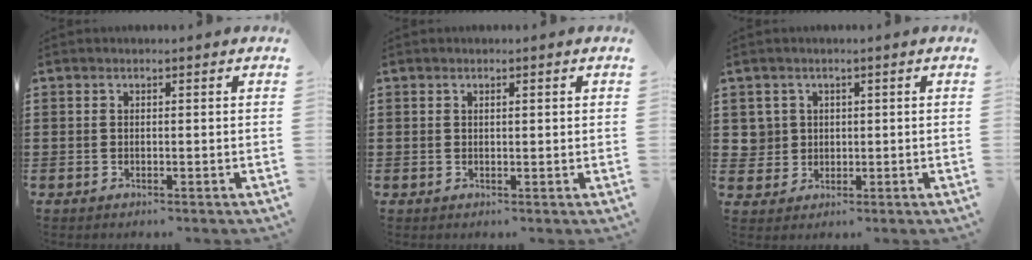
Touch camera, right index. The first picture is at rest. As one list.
[{"total": 0.7, "force": [0.2, 0.1, 0.6], "torque": [-0.012, 0.000, 0.004]}, {"total": 2.9, "force": [0.6, 2.8, 0.3], "torque": [-0.021, 0.009, 0.011]}]